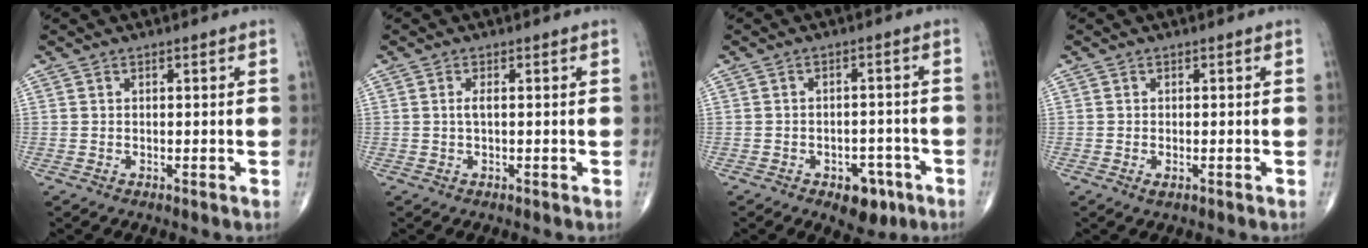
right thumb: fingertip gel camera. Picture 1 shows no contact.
{"total": 1.2, "force": [0.0, 0.3, 1.1], "torque": [-0.028, 0.000, 0.000]}
{"total": 6.5, "force": [-3.5, 3.9, 3.8], "torque": [-0.025, 0.023, -0.043]}
{"total": 1.0, "force": [-0.4, 0.4, 0.8], "torque": [-0.013, -0.002, -0.006]}